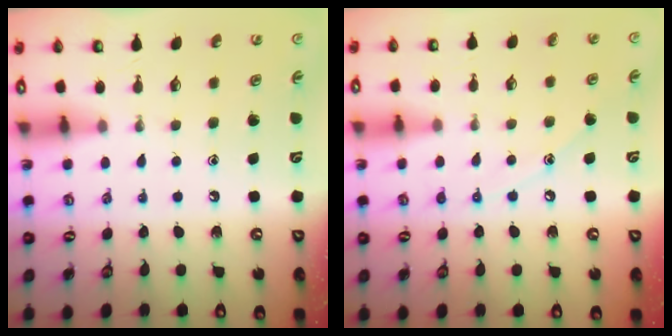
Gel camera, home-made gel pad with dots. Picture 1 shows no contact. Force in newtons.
{"total": 6.7, "press": 6.7, "slide": 0.5}